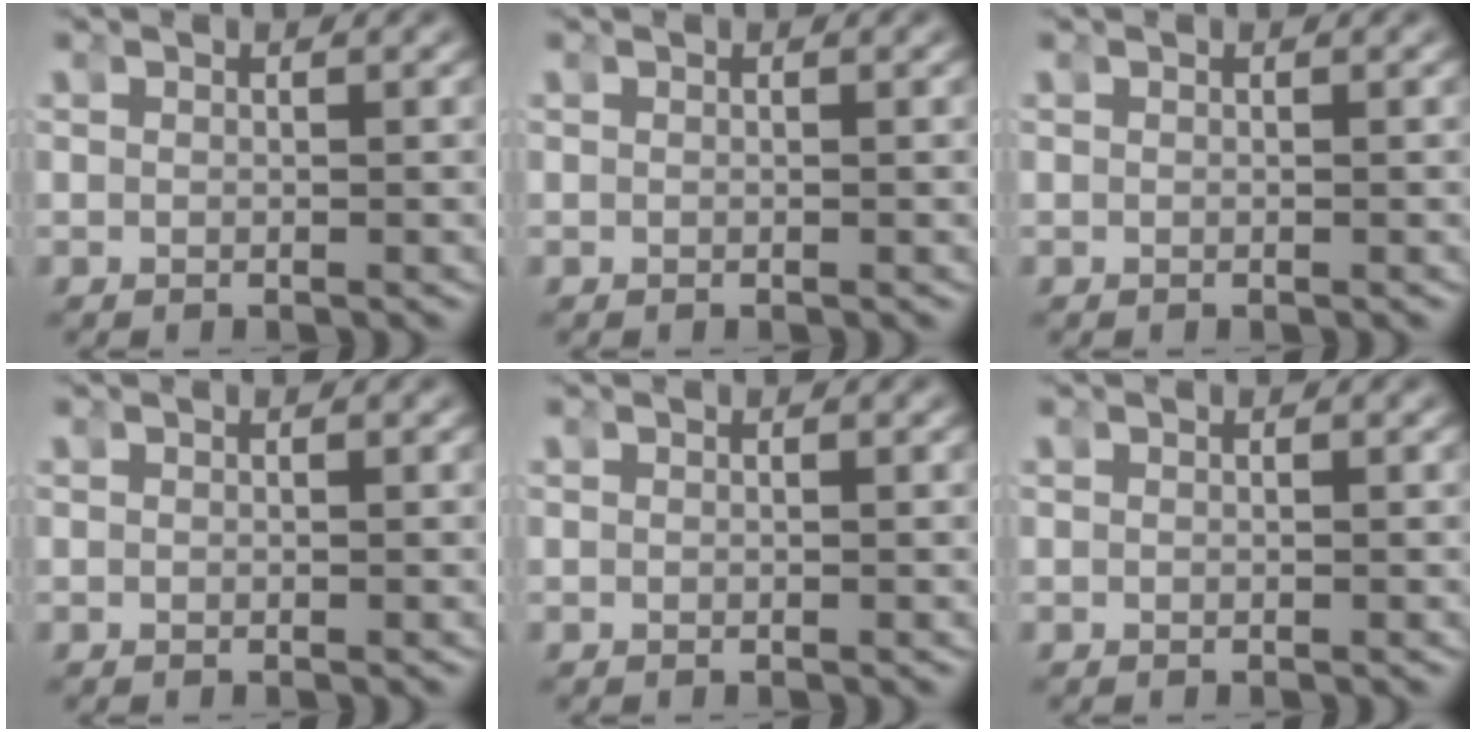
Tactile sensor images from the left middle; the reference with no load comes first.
{"total": 0.0}
{"total": 0.0}
{"total": 0.0}
{"total": 0.0}
{"total": 0.0}